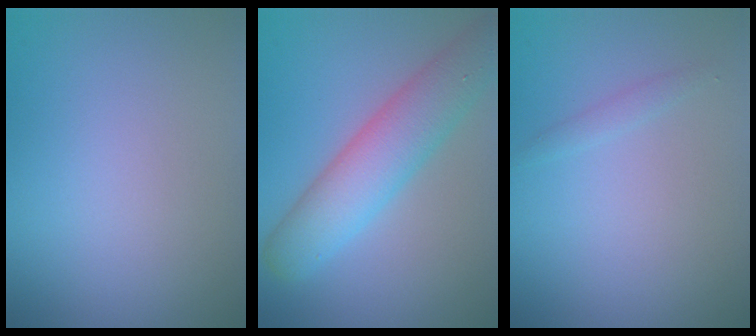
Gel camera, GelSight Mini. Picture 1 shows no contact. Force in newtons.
{"total": 6.2, "press": 6.2, "slide": 0.3}
{"total": 0.8, "press": 0.8, "slide": 0.1}